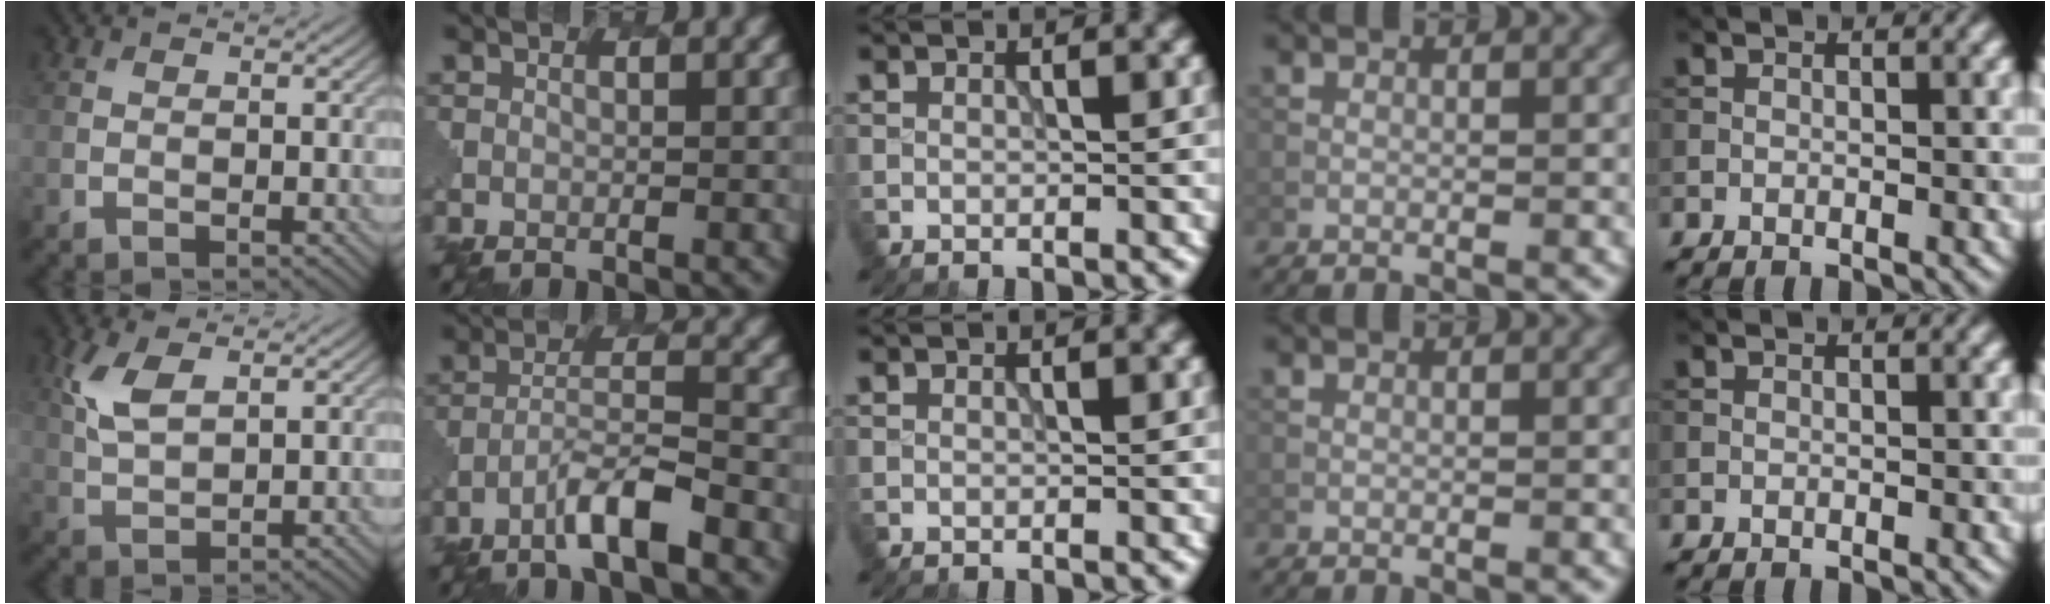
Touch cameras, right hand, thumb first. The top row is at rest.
{"thumb": {"total": 5.3, "force": [2.3, 2.5, 4.1], "torque": [-0.108, 0.002, 0.048]}, "index": {"total": 4.5, "force": [-2.8, 0.6, 3.5], "torque": [-0.060, 0.008, -0.055]}}